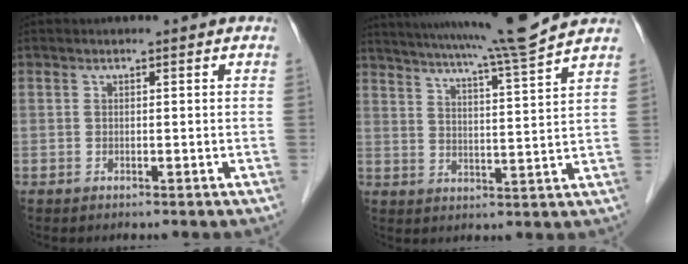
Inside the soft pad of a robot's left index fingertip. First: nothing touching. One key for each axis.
{"total": 13.9, "fx": 12.4, "fy": -2.3, "fz": 5.9, "tx": -0.105, "ty": -0.027, "tz": 0.180}